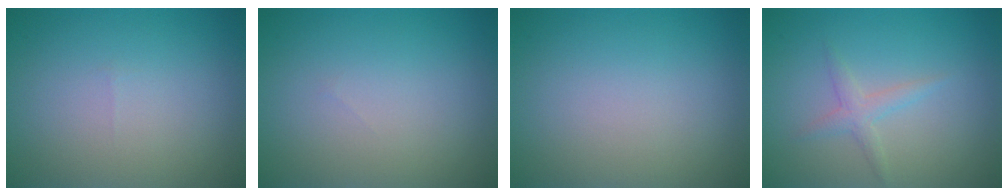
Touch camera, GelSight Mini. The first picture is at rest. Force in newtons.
{"total": 0.0}
{"total": 0.0}
{"total": 1.6, "press": 1.6, "slide": 0.1}